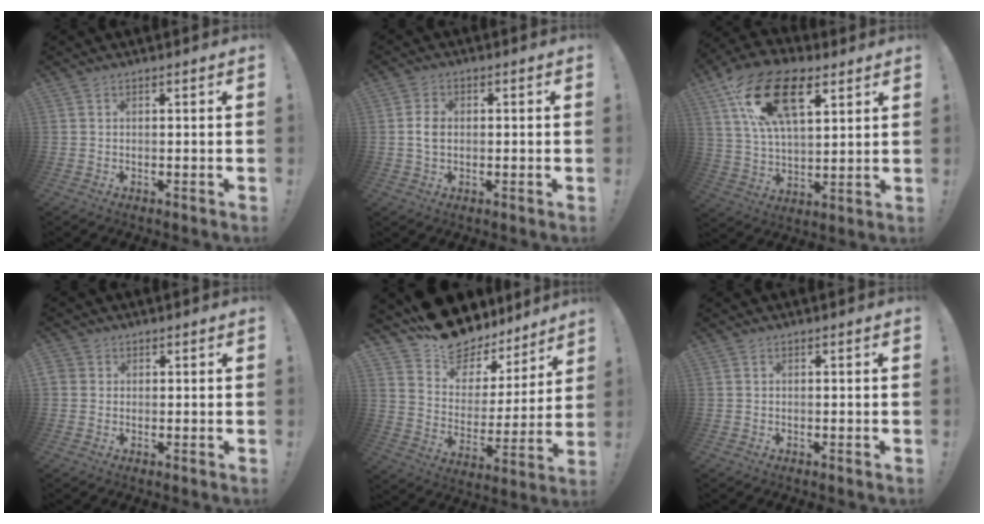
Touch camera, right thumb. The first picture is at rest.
{"total": 4.2, "force": [-0.3, 2.9, 3.1], "torque": [-0.049, 0.004, -0.008]}
{"total": 20.5, "force": [9.7, 10.6, 14.7], "torque": [-0.263, -0.031, 0.171]}
{"total": 2.4, "force": [0.8, 2.1, 0.7], "torque": [-0.008, -0.001, 0.015]}
{"total": 13.8, "force": [12.1, 5.9, 3.1], "torque": [-0.064, -0.102, 0.214]}
{"total": 0.0}